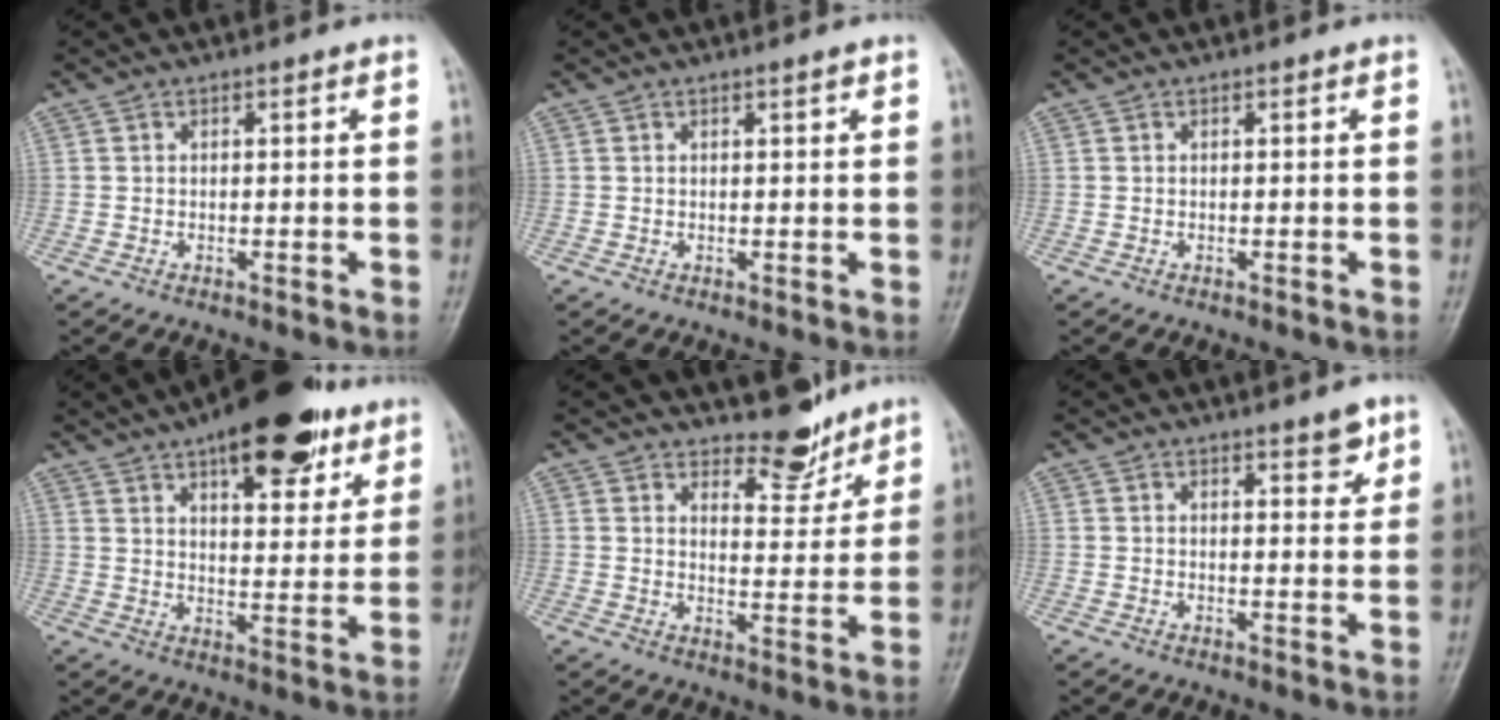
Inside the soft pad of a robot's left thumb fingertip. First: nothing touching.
{"total": 0.6, "force": [0.5, -0.1, 0.4], "torque": [-0.003, -0.004, 0.009]}
{"total": 0.0}
{"total": 18.3, "force": [11.3, 7.5, 12.4], "torque": [-0.132, -0.040, 0.166]}
{"total": 6.4, "force": [5.7, 2.4, 1.7], "torque": [0.004, -0.054, 0.094]}
{"total": 3.5, "force": [2.4, 1.1, 2.2], "torque": [-0.015, -0.017, 0.031]}